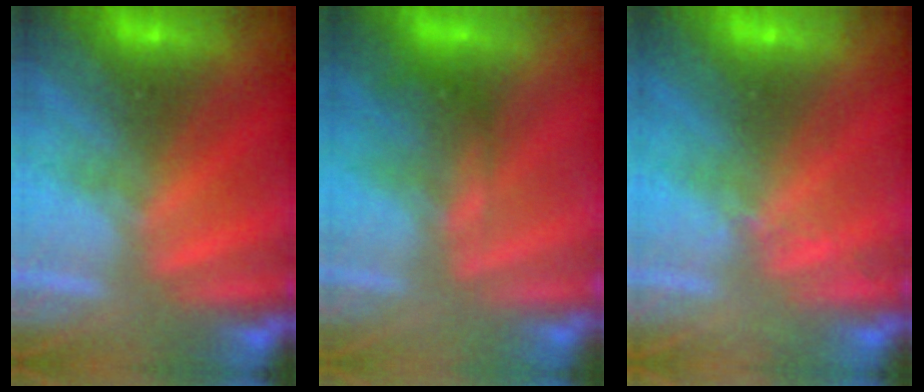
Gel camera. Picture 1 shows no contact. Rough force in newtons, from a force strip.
{"total": 4.7}
{"total": 2.0}